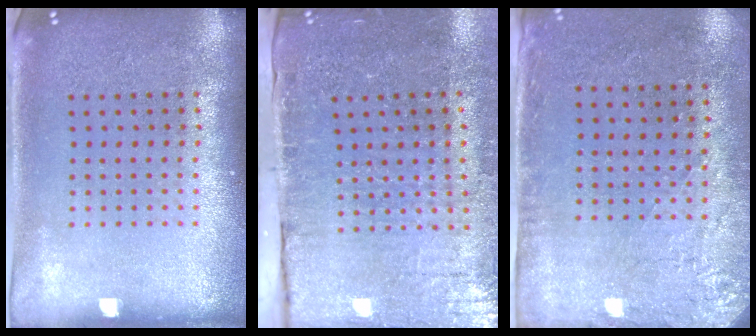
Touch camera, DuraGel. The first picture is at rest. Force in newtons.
{"total": 4.2, "press": 3.9, "slide": 1.5}
{"total": 2.9, "press": 2.3, "slide": 1.6}